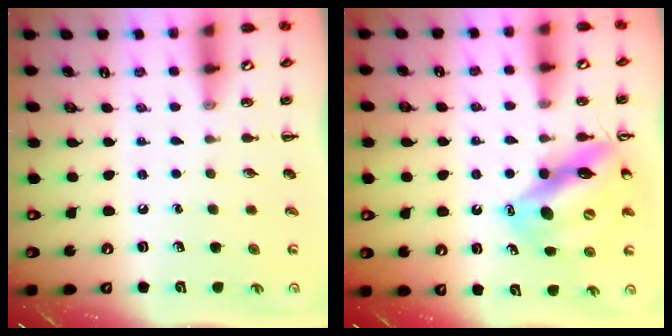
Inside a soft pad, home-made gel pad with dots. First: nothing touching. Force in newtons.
{"total": 13.5, "press": 13.0, "slide": 3.8}